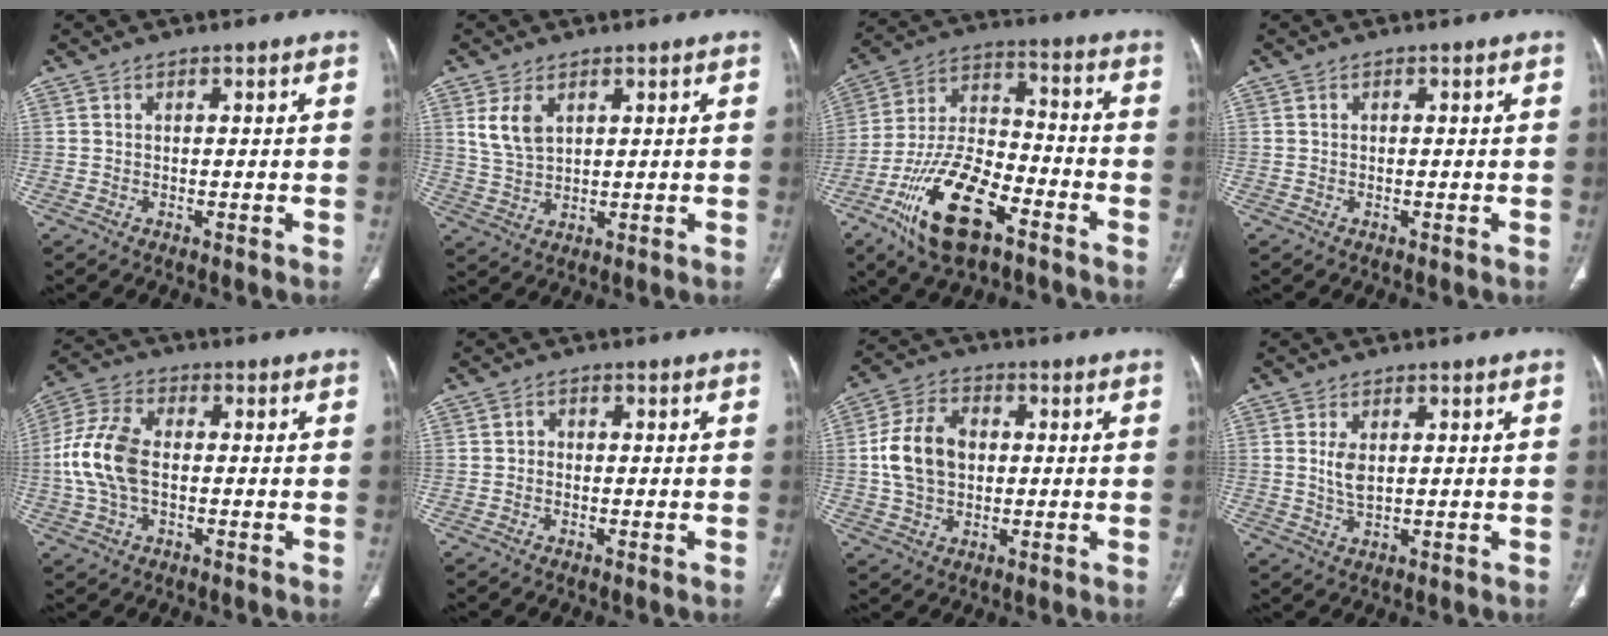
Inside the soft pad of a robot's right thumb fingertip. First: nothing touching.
{"total": 5.6, "force": [2.5, 3.2, 3.8], "torque": [-0.074, -0.007, 0.060]}
{"total": 18.5, "force": [-10.0, 8.2, 13.2], "torque": [-0.244, 0.059, -0.179]}
{"total": 0.0}
{"total": 11.1, "force": [-0.7, 6.8, 8.8], "torque": [-0.194, 0.022, -0.017]}
{"total": 1.1, "force": [-0.4, 0.9, 0.5], "torque": [0.000, 0.003, -0.010]}
{"total": 11.3, "force": [0.6, 8.1, 7.9], "torque": [-0.138, 0.015, 0.010]}
{"total": 3.5, "force": [0.7, 1.8, 2.9], "torque": [-0.062, -0.007, 0.018]}